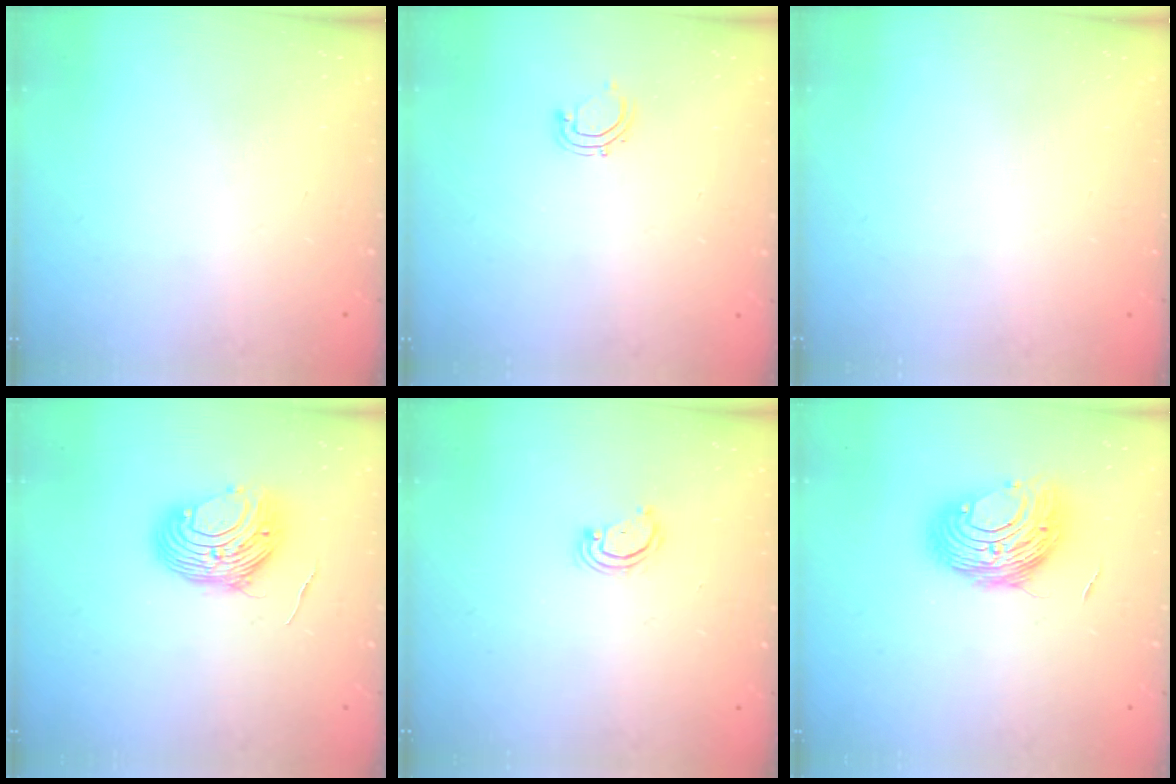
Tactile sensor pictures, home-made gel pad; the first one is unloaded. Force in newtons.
{"total": 3.7, "press": 3.6, "slide": 0.8}
{"total": 0.0}
{"total": 10.1, "press": 10.0, "slide": 0.9}
{"total": 2.9, "press": 2.9, "slide": 0.2}
{"total": 10.6, "press": 10.5, "slide": 1.0}